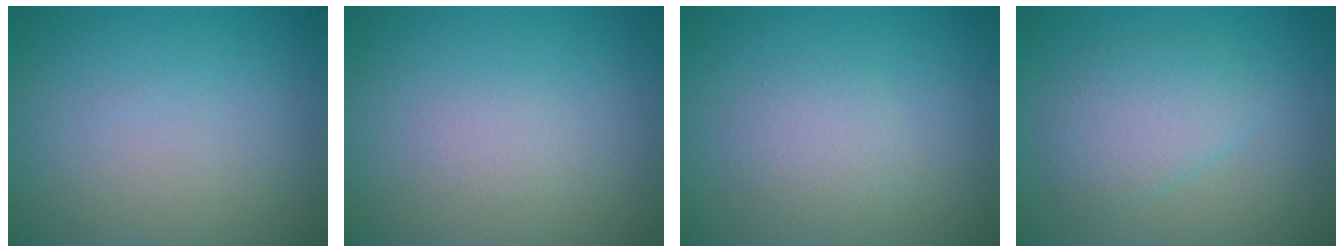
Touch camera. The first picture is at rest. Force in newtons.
{"total": 0.9, "press": 0.8, "slide": 0.1}
{"total": 2.0, "press": 2.0, "slide": 0.2}
{"total": 3.4, "press": 3.4, "slide": 0.1}